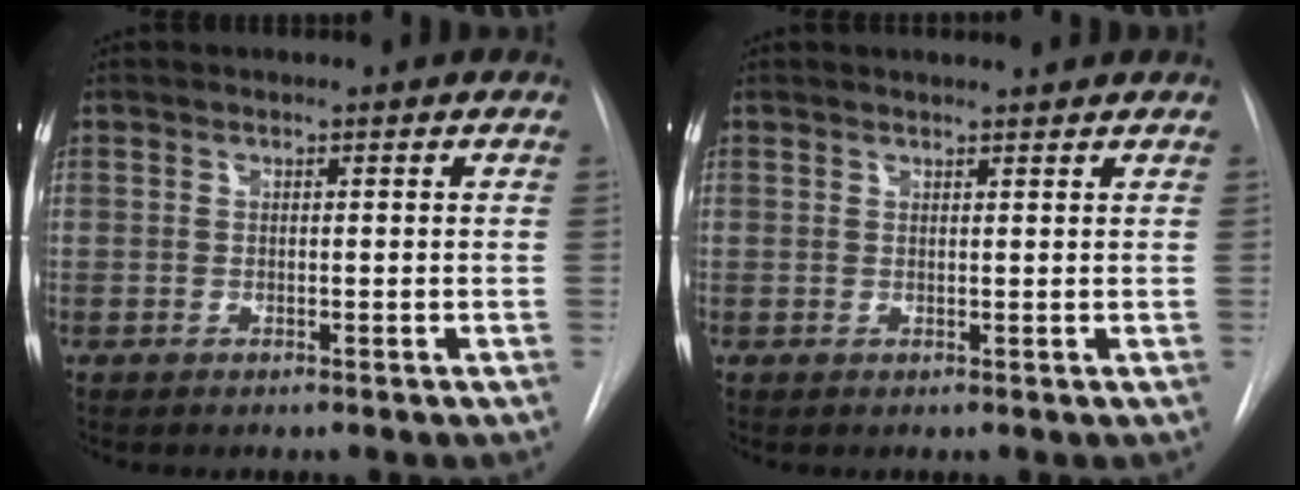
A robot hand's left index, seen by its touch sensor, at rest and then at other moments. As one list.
[{"total": 3.1, "force": [3.0, 0.1, 0.8], "torque": [-0.014, 0.012, 0.038]}]